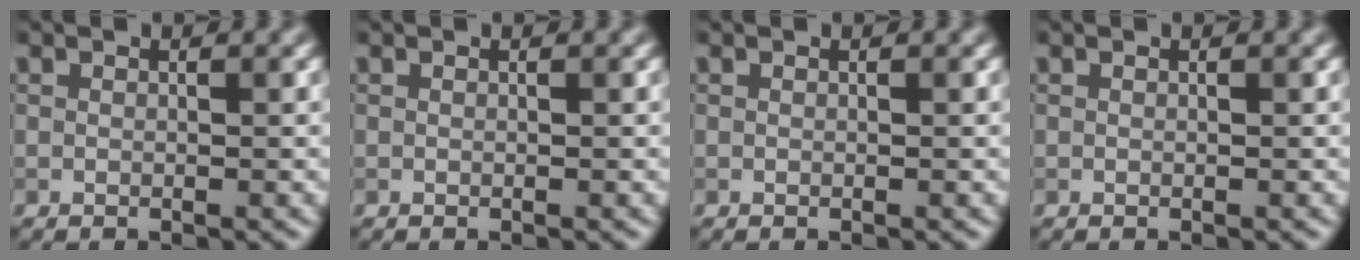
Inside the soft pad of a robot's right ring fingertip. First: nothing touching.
{"total": 0.0}
{"total": 0.0}
{"total": 0.0}